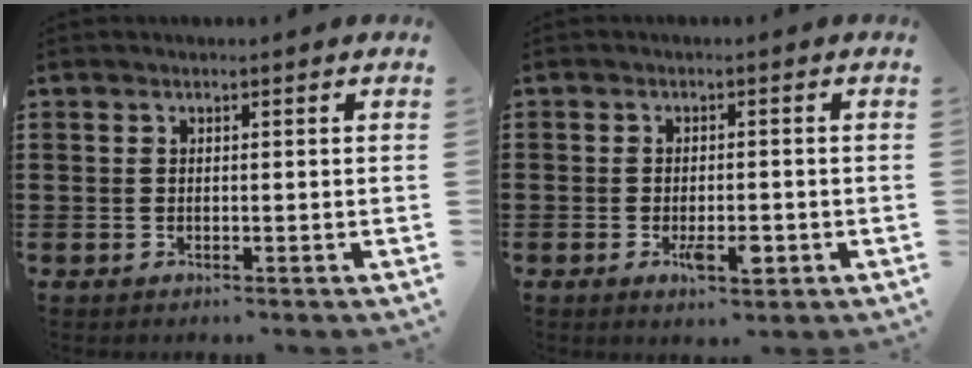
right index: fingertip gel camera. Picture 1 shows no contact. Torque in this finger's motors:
{"motor_torque": [1.35, 0.79, 0.59, 0.12]}